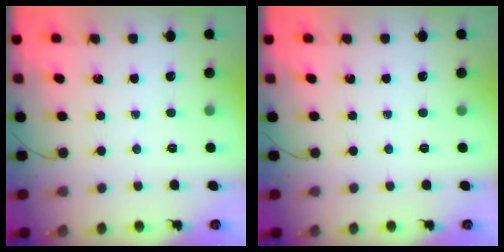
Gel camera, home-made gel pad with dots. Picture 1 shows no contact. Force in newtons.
{"total": 0.0}